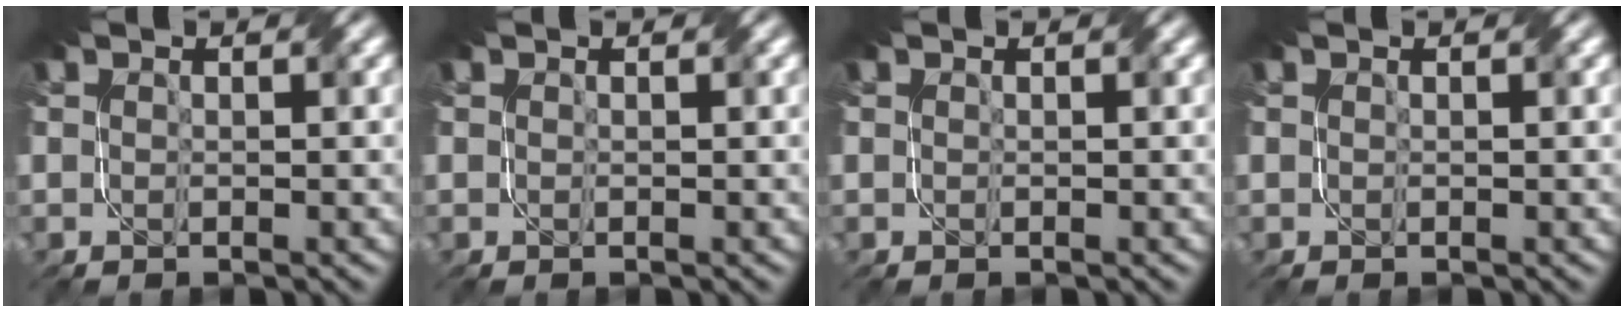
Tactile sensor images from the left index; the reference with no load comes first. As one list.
[{"total": 0.0}, {"total": 0.0}, {"total": 0.0}]